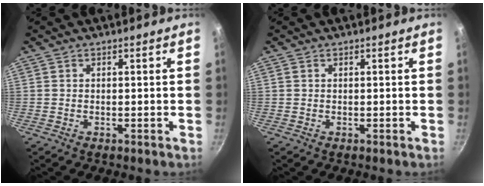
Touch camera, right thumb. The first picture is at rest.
{"total": 0.0}